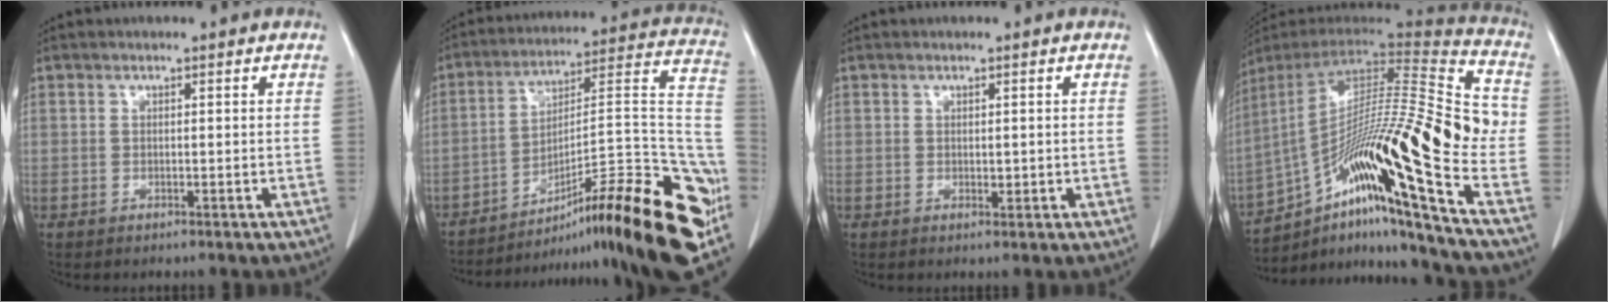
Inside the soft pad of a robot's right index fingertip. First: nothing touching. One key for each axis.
{"total": 30.4, "fx": -18.0, "fy": 3.3, "fz": 24.3, "tx": -0.236, "ty": 0.005, "tz": -0.263}
{"total": 1.2, "fx": 0.1, "fy": 0.9, "fz": 0.9, "tx": -0.008, "ty": -0.003, "tz": 0.004}
{"total": 28.1, "fx": -10.0, "fy": 0.4, "fz": 26.2, "tx": -0.418, "ty": 0.005, "tz": -0.177}